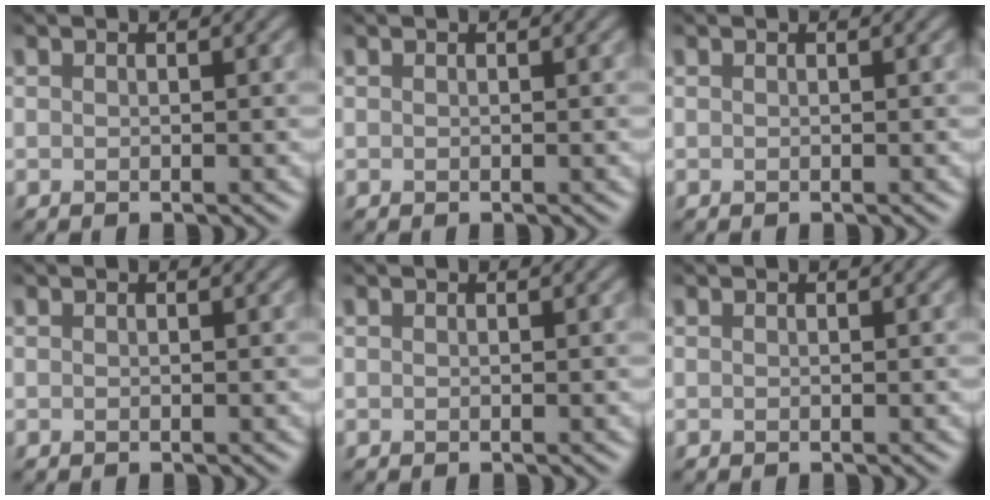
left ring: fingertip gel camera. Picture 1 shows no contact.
{"total": 0.0}
{"total": 0.0}
{"total": 0.0}
{"total": 0.0}
{"total": 0.0}